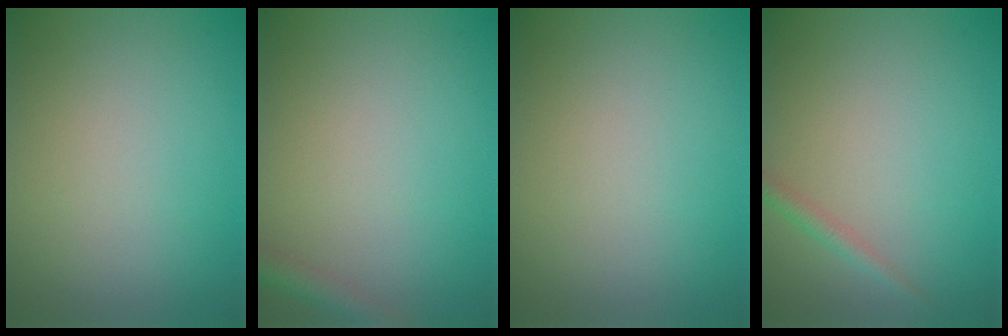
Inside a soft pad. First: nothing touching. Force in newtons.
{"total": 2.0, "press": 2.0, "slide": 0.1}
{"total": 0.0}
{"total": 1.3, "press": 1.3, "slide": 0.1}